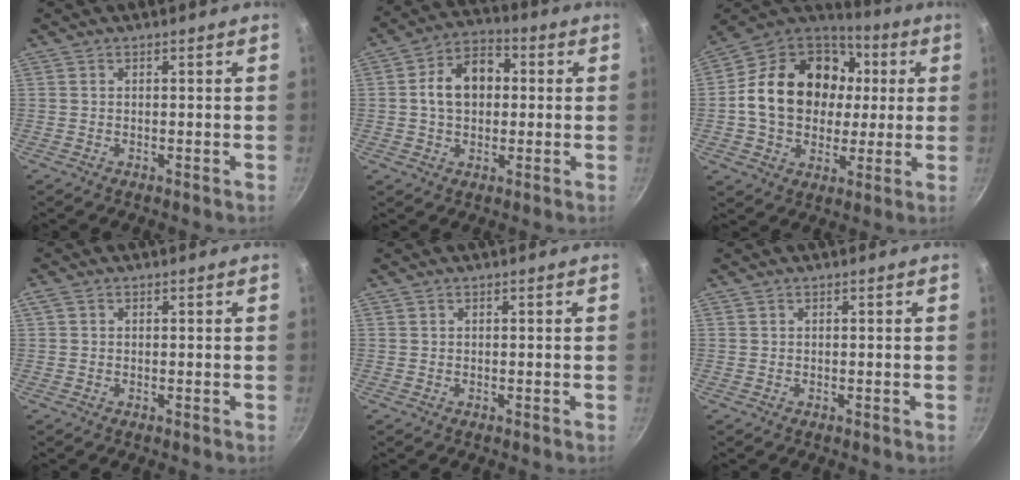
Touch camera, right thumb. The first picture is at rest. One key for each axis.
{"total": 10.9, "fx": 0.9, "fy": 7.8, "fz": 7.5, "tx": -0.092, "ty": 0.026, "tz": -0.001}
{"total": 23.5, "fx": 2.4, "fy": 18.2, "fz": 14.8, "tx": -0.240, "ty": 0.033, "tz": 0.039}
{"total": 1.1, "fx": 0.2, "fy": 0.8, "fz": 0.6, "tx": -0.015, "ty": 0.005, "tz": 0.004}
{"total": 0.0}
{"total": 0.0}